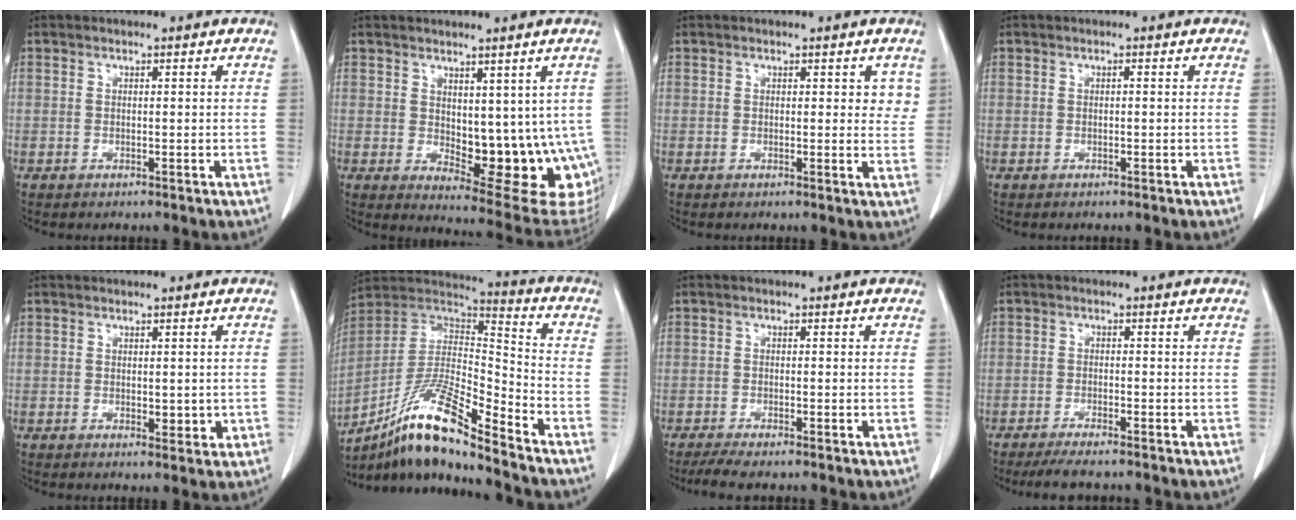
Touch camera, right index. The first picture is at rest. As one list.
[{"total": 14.5, "force": [0.0, 6.6, 12.9], "torque": [-0.141, -0.013, 0.020]}, {"total": 2.6, "force": [1.2, 1.5, 1.8], "torque": [-0.007, -0.003, 0.010]}, {"total": 0.0}, {"total": 2.3, "force": [-0.1, 1.2, 1.9], "torque": [-0.022, -0.004, 0.005]}, {"total": 16.1, "force": [-11.8, 1.2, 10.8], "torque": [-0.207, 0.008, -0.212]}, {"total": 3.6, "force": [-2.9, 0.3, 2.1], "torque": [-0.036, -0.009, -0.048]}, {"total": 5.2, "force": [-4.6, 0.5, 2.5], "torque": [-0.039, -0.013, -0.075]}]